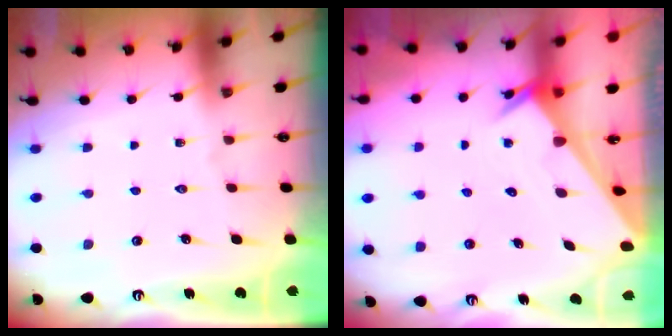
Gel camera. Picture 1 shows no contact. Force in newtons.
{"total": 3.3, "press": 3.3, "slide": 0.3}